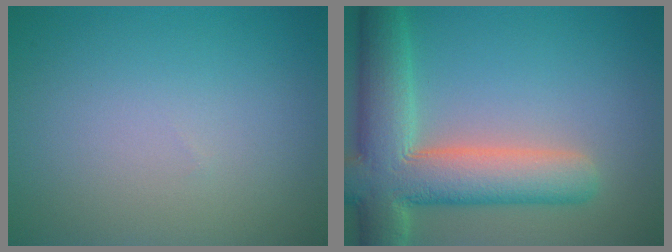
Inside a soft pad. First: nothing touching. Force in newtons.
{"total": 9.5, "press": 9.5, "slide": 1.2}